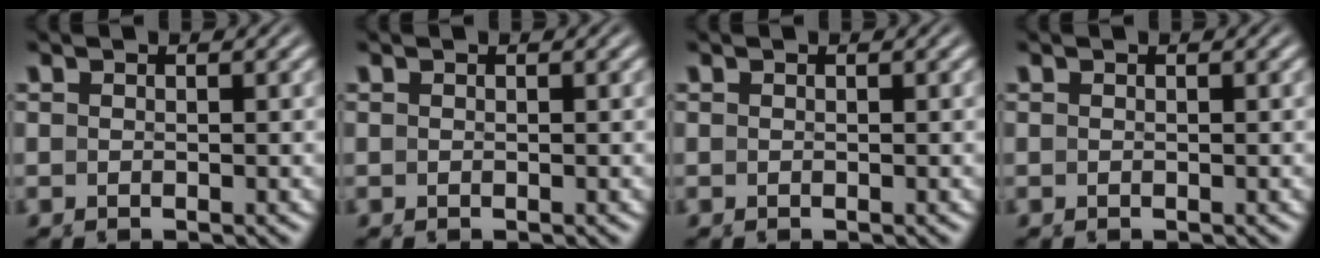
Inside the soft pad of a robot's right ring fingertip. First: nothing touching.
{"total": 0.0}
{"total": 0.0}
{"total": 0.0}